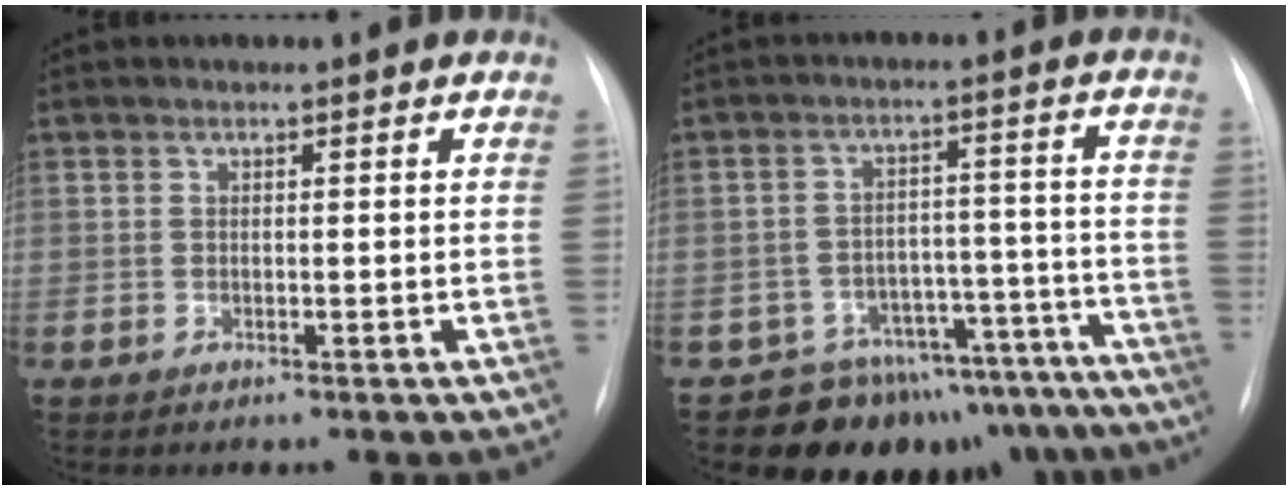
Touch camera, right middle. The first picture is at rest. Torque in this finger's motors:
{"motor_torque": [1.02, -1.04, 0.13, 0.03]}